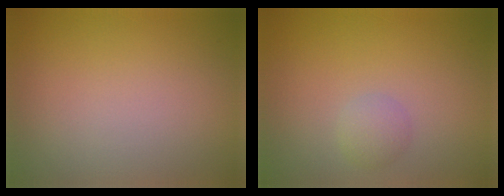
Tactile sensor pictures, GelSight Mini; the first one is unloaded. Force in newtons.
{"total": 1.4, "press": 1.4, "slide": 0.1}